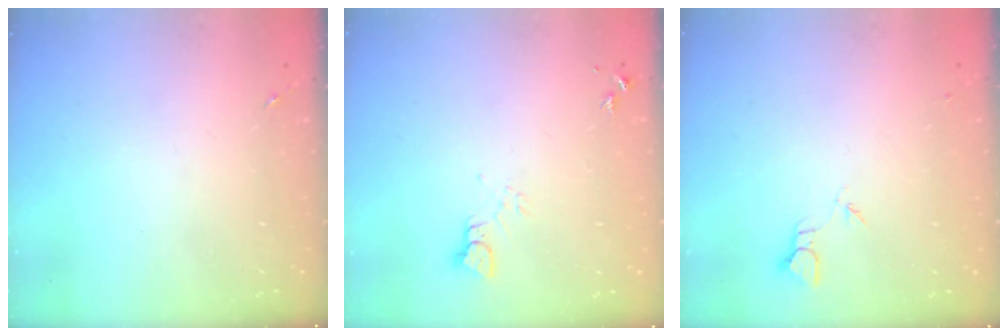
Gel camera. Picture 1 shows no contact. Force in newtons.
{"total": 3.0, "press": 3.0, "slide": 0.2}
{"total": 2.4, "press": 2.4, "slide": 0.2}